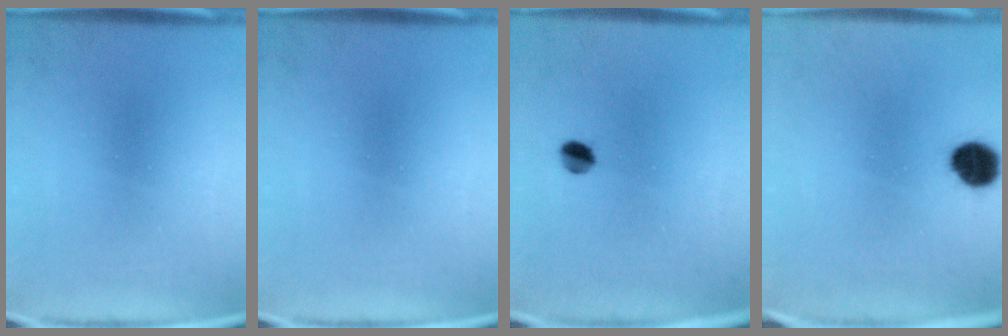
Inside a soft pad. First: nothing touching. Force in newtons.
{"total": 0.0}
{"total": 3.0}
{"total": 7.0}